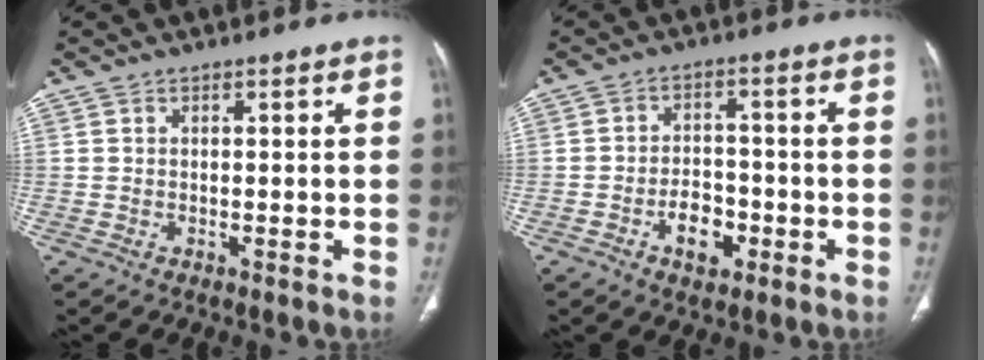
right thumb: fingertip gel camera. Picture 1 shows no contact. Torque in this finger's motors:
{"motor_torque": [0.87, 0.68, 0.42, -0.82, -0.02]}